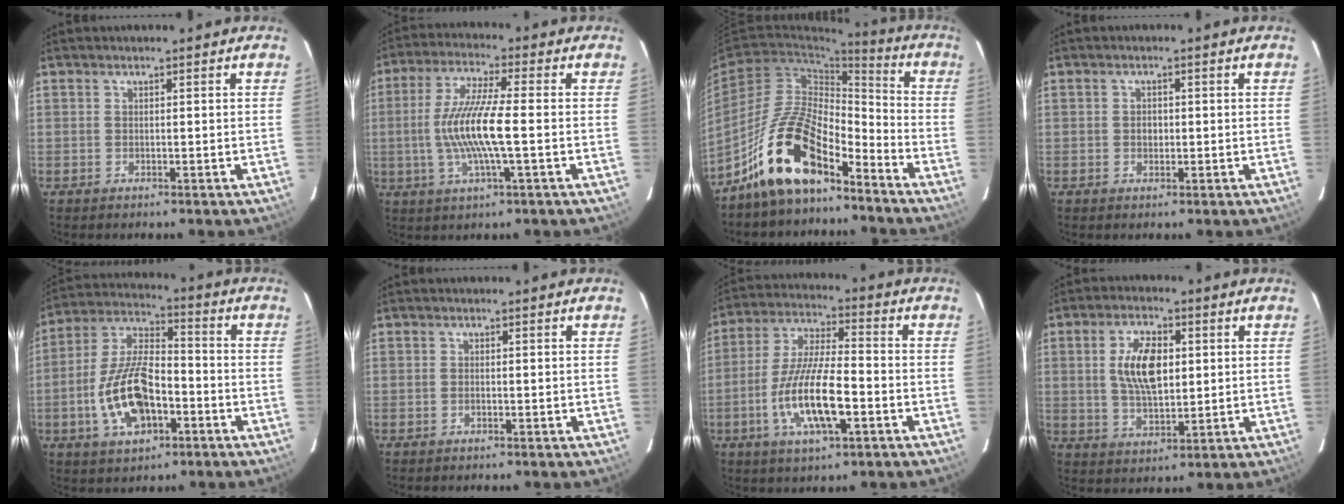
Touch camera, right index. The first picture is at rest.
{"total": 11.7, "force": [-1.5, 1.1, 11.6], "torque": [-0.229, -0.002, -0.029]}
{"total": 14.6, "force": [-10.5, 5.2, 8.6], "torque": [-0.164, 0.021, -0.194]}
{"total": 1.5, "force": [-0.1, 1.3, 0.7], "torque": [-0.012, 0.004, -0.003]}
{"total": 15.1, "force": [-5.0, 7.5, 12.2], "torque": [-0.252, 0.011, -0.084]}
{"total": 0.6, "force": [-0.3, 0.3, 0.4], "torque": [-0.010, 0.001, -0.006]}
{"total": 14.2, "force": [-4.8, 3.8, 12.8], "torque": [-0.264, -0.010, -0.087]}
{"total": 9.7, "force": [1.7, 4.8, 8.3], "torque": [-0.158, 0.008, 0.034]}